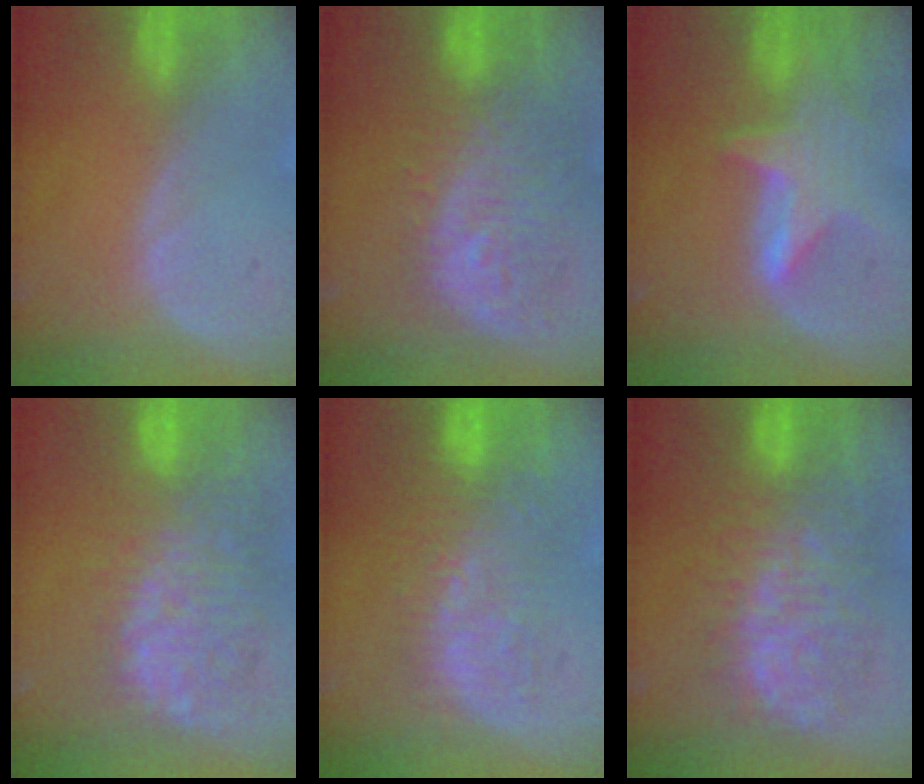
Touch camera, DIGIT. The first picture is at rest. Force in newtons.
{"total": 11.5, "press": 10.6, "slide": 4.5}
{"total": 6.8, "press": 6.3, "slide": 2.4}
{"total": 11.0, "press": 10.1, "slide": 4.3}
{"total": 10.2, "press": 9.1, "slide": 4.7}
{"total": 11.6, "press": 11.5, "slide": 1.4}